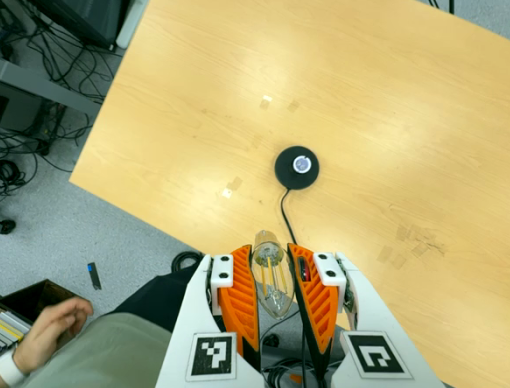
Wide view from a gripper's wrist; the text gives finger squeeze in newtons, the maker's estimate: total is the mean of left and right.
{"total": 22.4, "left": 24.8, "right": 20.0}